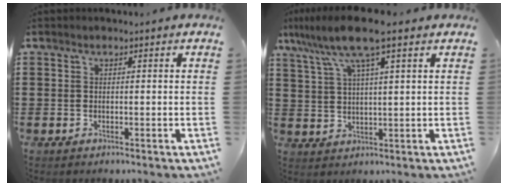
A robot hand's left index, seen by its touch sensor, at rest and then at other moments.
{"total": 8.6, "force": [5.5, 1.1, 6.5], "torque": [-0.140, -0.007, 0.094]}